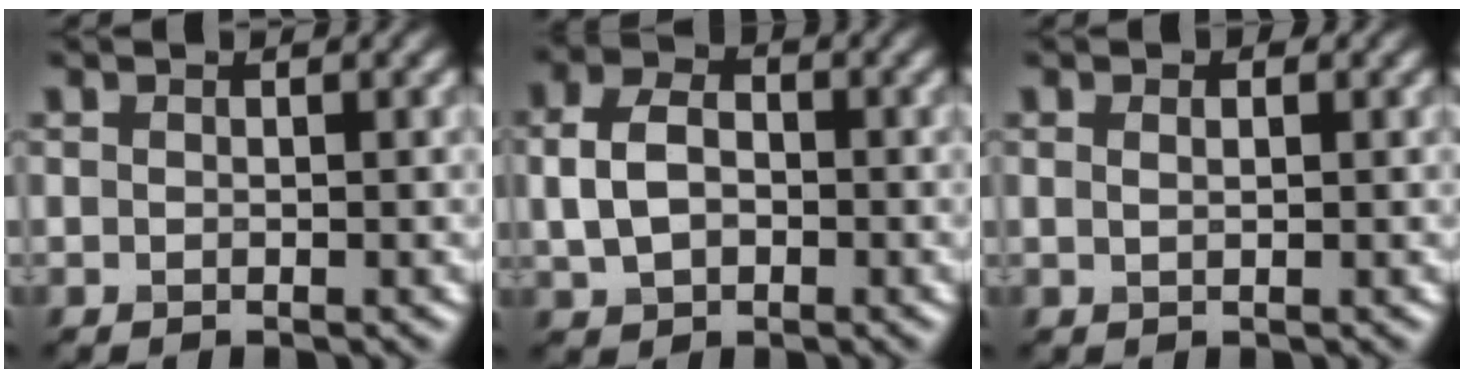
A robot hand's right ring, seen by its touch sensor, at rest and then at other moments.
{"total": 4.4, "force": [0.1, 3.3, 3.0], "torque": [-0.068, 0.003, -0.003]}
{"total": 0.9, "force": [0.4, 0.5, 0.7], "torque": [-0.008, -0.005, 0.009]}